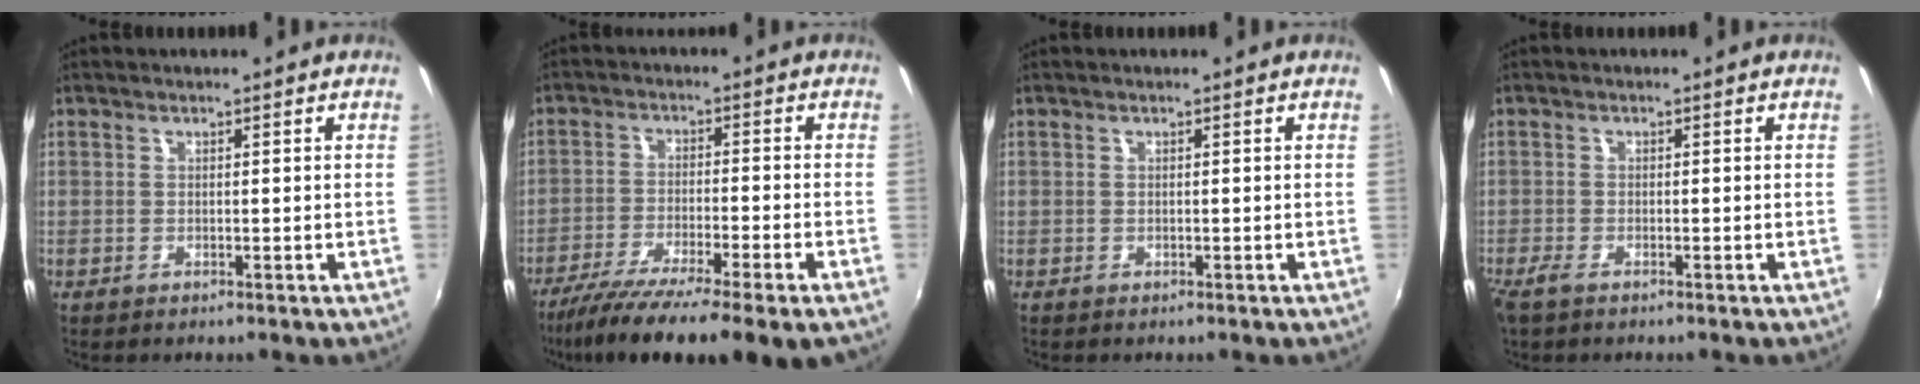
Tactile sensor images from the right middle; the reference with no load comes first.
{"total": 14.4, "force": [-10.7, 0.4, 9.6], "torque": [-0.185, -0.051, -0.174]}
{"total": 0.0}
{"total": 2.1, "force": [-1.6, 0.5, 1.2], "torque": [-0.028, -0.009, -0.032]}